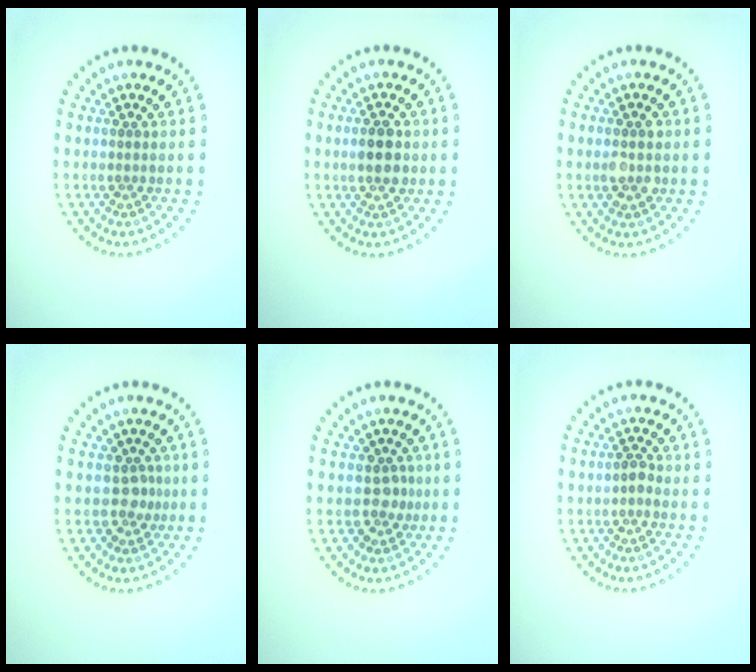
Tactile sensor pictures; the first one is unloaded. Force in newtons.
{"total": 2.9, "press": 2.9, "slide": 0.2}
{"total": 2.7, "press": 2.7, "slide": 0.1}
{"total": 1.9, "press": 1.4, "slide": 1.3}
{"total": 1.9, "press": 1.4, "slide": 1.3}
{"total": 0.9, "press": 0.8, "slide": 0.3}